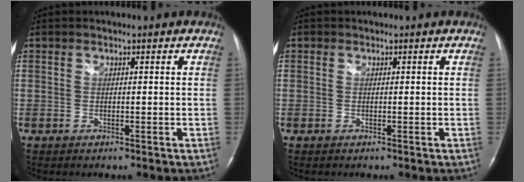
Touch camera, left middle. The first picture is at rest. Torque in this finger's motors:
{"motor_torque": [-0.01, -0.01, 0.00, 0.00]}